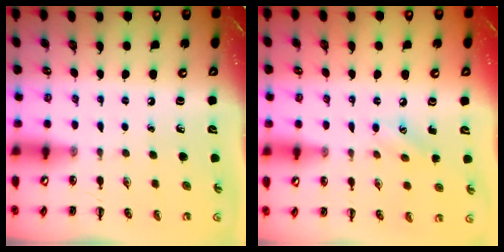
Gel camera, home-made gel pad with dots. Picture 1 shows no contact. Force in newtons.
{"total": 5.8, "press": 5.6, "slide": 1.5}